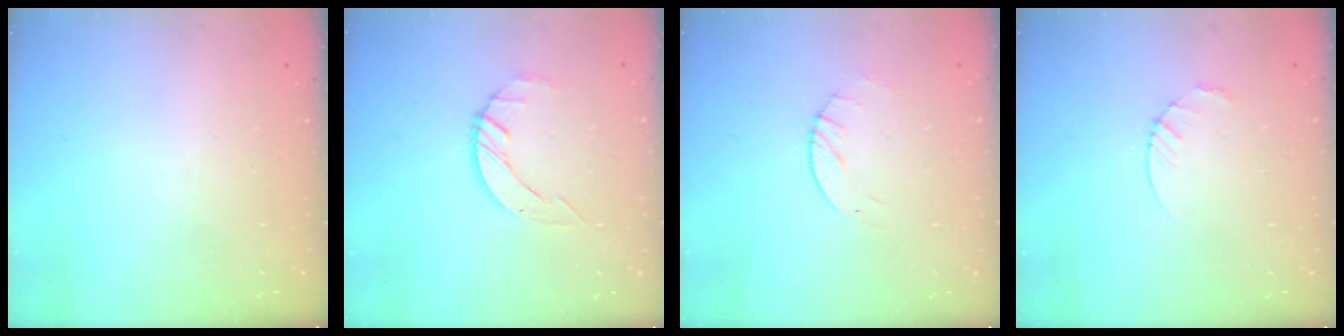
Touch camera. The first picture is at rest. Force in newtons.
{"total": 2.7, "press": 2.7, "slide": 0.3}
{"total": 2.8, "press": 2.8, "slide": 0.4}
{"total": 3.7, "press": 3.7, "slide": 0.5}